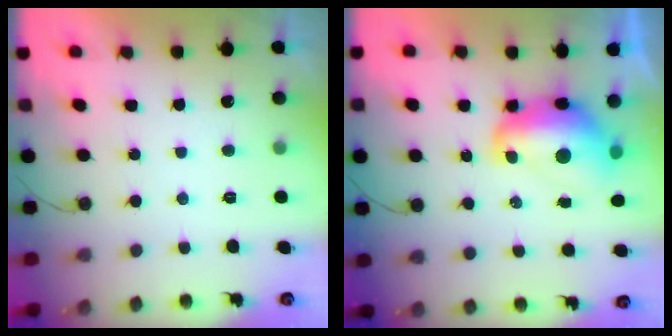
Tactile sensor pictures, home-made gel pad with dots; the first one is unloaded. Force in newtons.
{"total": 12.7, "press": 12.6, "slide": 1.0}